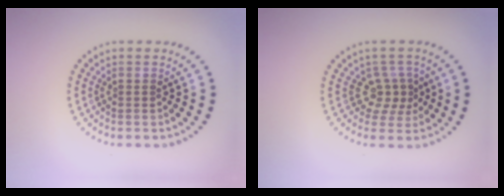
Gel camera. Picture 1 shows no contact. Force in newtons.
{"total": 2.3, "press": 1.8, "slide": 1.4}